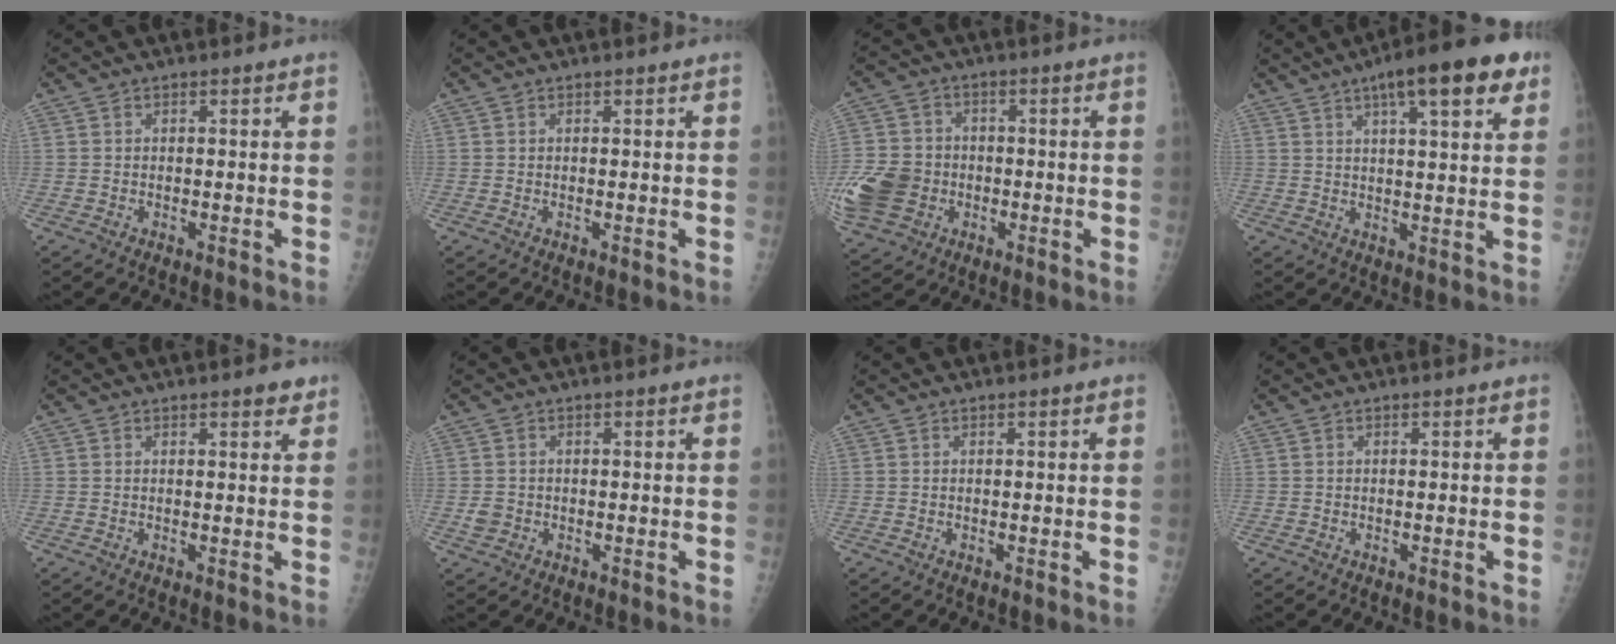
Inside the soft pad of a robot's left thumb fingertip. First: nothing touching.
{"total": 0.0}
{"total": 13.0, "force": [-3.4, 10.7, 6.6], "torque": [-0.132, 0.009, -0.059]}
{"total": 14.0, "force": [7.4, 3.7, 11.4], "torque": [-0.144, -0.008, 0.100]}
{"total": 2.1, "force": [1.4, 0.6, 1.3], "torque": [-0.012, -0.006, 0.017]}
{"total": 1.8, "force": [-0.5, 1.7, 0.6], "torque": [-0.010, 0.005, -0.008]}
{"total": 0.0}
{"total": 0.0}